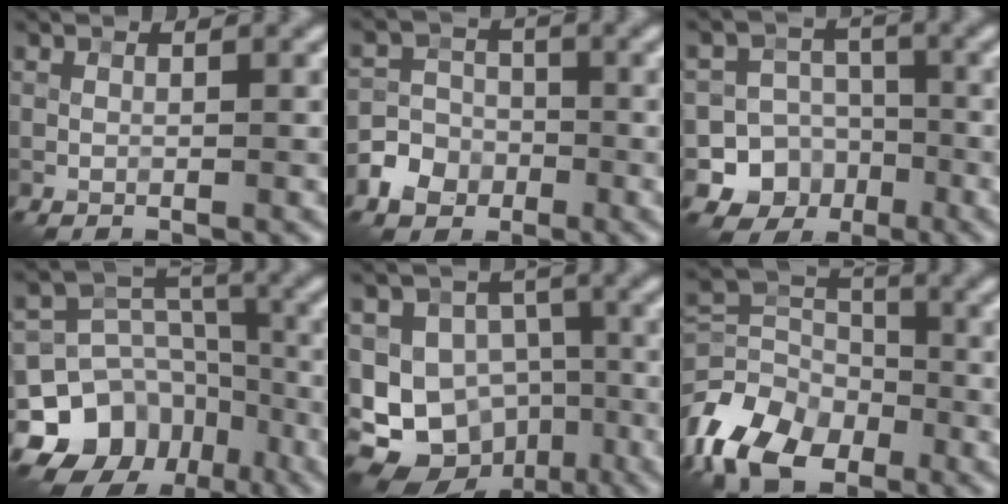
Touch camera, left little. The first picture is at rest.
{"total": 3.8, "force": [-1.9, 3.1, 1.0], "torque": [-0.011, 0.004, -0.046]}
{"total": 9.1, "force": [-4.1, 8.1, 1.2], "torque": [0.005, -0.020, -0.086]}
{"total": 12.6, "force": [-7.6, 9.4, 3.5], "torque": [-0.087, 0.004, -0.126]}
{"total": 12.3, "force": [-5.8, 9.6, 5.2], "torque": [-0.082, -0.009, -0.097]}
{"total": 10.2, "force": [-5.5, 6.5, 5.7], "torque": [-0.128, -0.004, -0.123]}